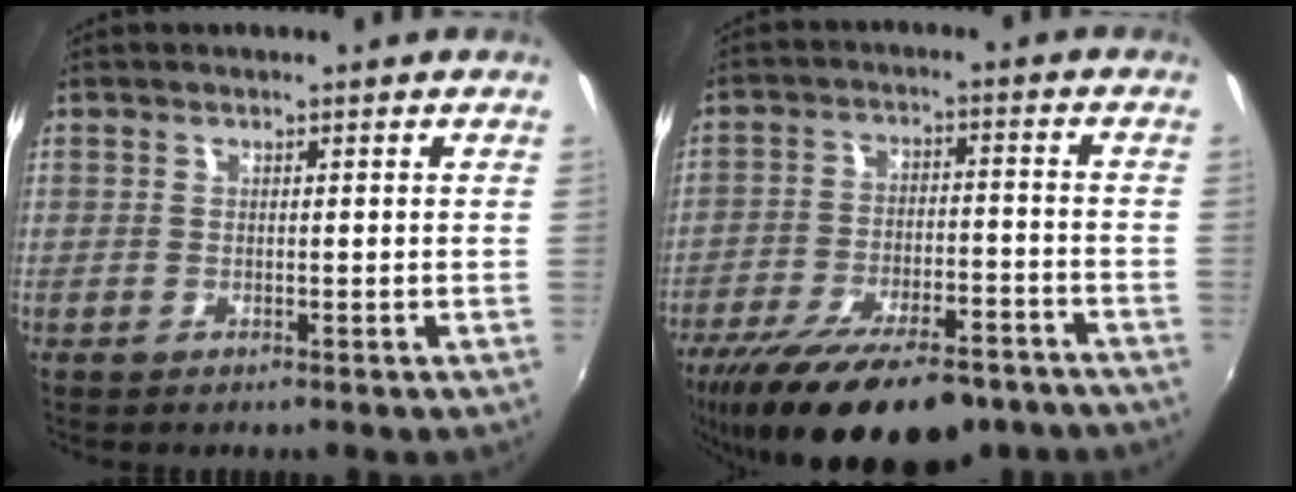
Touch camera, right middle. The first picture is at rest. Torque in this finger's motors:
{"motor_torque": [1.19, -0.94, 0.50, 0.21]}